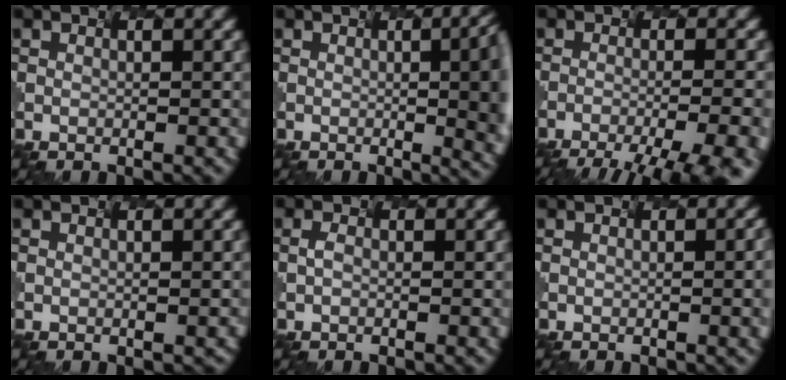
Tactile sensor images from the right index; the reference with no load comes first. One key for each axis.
{"total": 11.6, "fx": 0.0, "fy": 5.2, "fz": 10.4, "tx": -0.044, "ty": 0.022, "tz": 0.001}
{"total": 11.6, "fx": -7.8, "fy": 3.7, "fz": 7.7, "tx": -0.063, "ty": -0.004, "tz": -0.079}
{"total": 0.6, "fx": 0.0, "fy": 0.3, "fz": 0.5, "tx": -0.001, "ty": 0.004, "tz": 0.010}
{"total": 0.6, "fx": -0.5, "fy": 0.0, "fz": 0.3, "tx": -0.017, "ty": 0.002, "tz": 0.000}
{"total": 4.7, "fx": 0.4, "fy": 2.1, "fz": 4.2, "tx": -0.013, "ty": 0.018, "tz": -0.001}